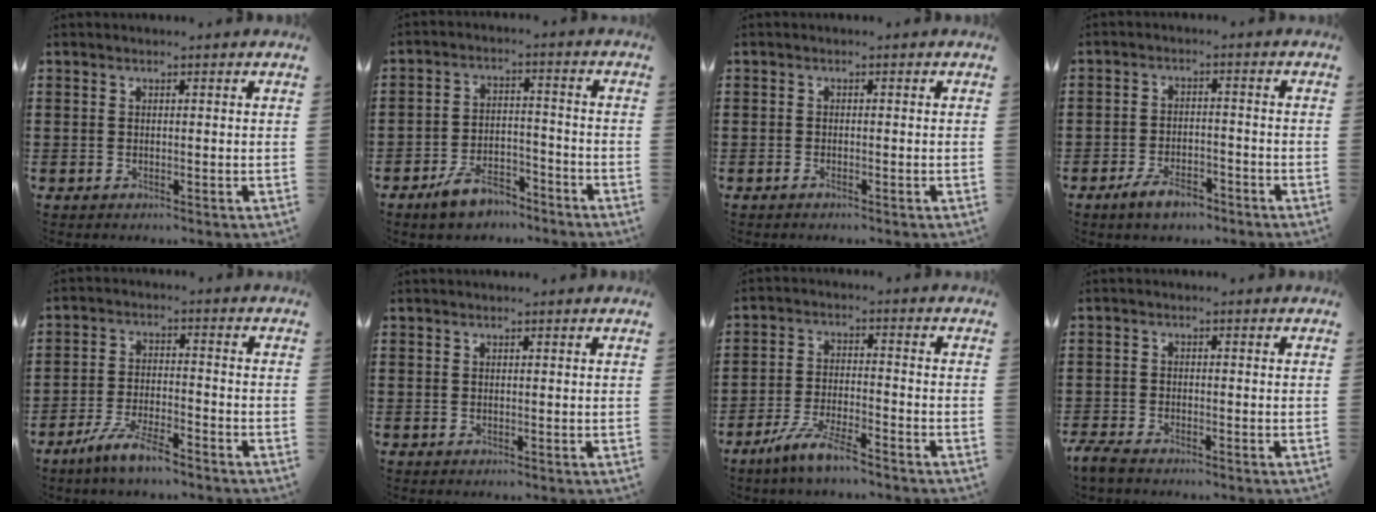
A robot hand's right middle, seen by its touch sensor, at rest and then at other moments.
{"total": 6.8, "force": [-5.7, 2.5, 2.7], "torque": [-0.052, 0.012, -0.108]}
{"total": 0.7, "force": [-0.5, 0.0, 0.4], "torque": [-0.012, -0.006, -0.007]}
{"total": 4.5, "force": [-3.5, 1.6, 2.3], "torque": [-0.050, 0.003, -0.069]}
{"total": 6.3, "force": [-5.1, 0.7, 3.6], "torque": [-0.086, -0.010, -0.097]}
{"total": 0.0}
{"total": 6.3, "force": [-5.2, 0.3, 3.6], "torque": [-0.084, -0.013, -0.099]}
{"total": 2.6, "force": [-2.3, 0.6, 1.1], "torque": [-0.041, -0.006, -0.051]}